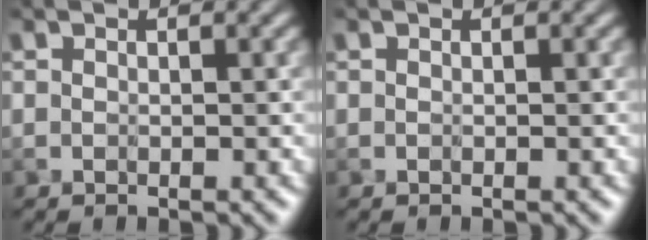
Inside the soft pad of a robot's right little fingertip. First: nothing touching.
{"total": 0.0}